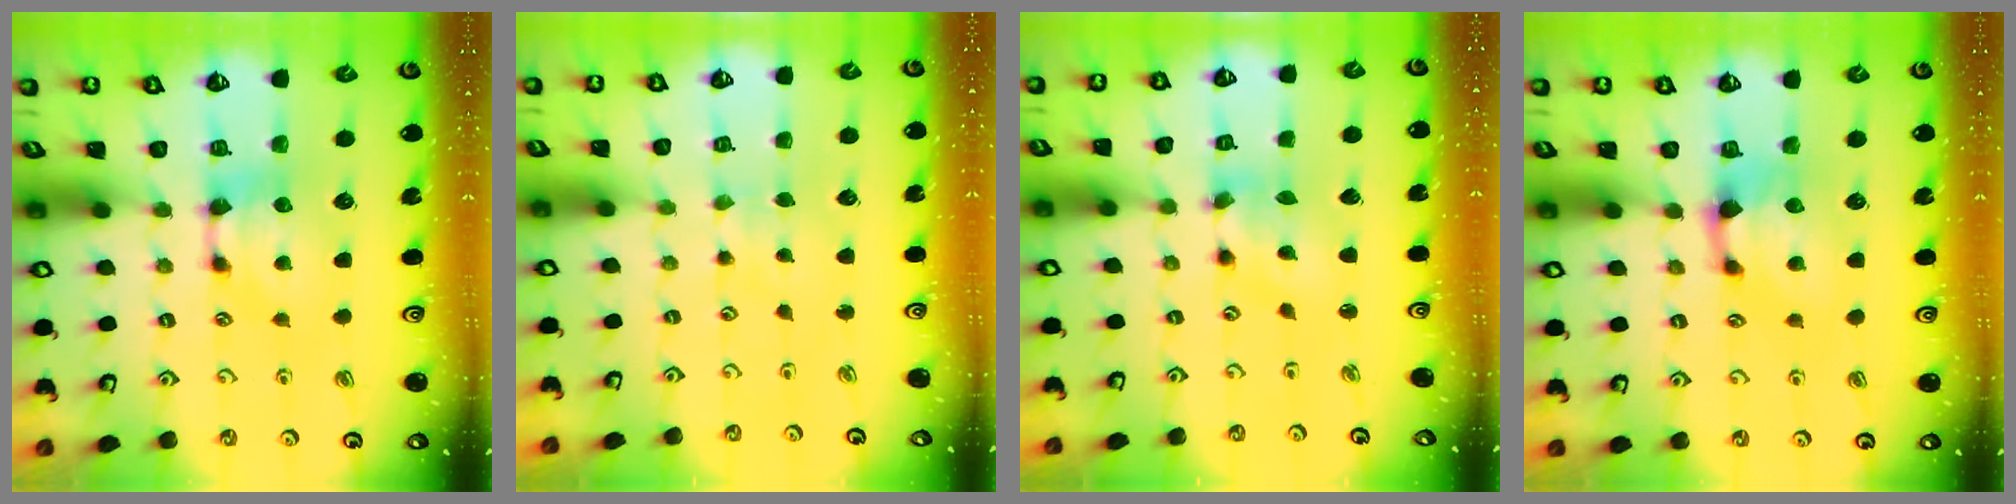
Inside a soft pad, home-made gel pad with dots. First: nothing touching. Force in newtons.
{"total": 2.8, "press": 2.8, "slide": 0.2}
{"total": 2.9, "press": 2.4, "slide": 1.6}
{"total": 1.0, "press": 0.3, "slide": 1.0}